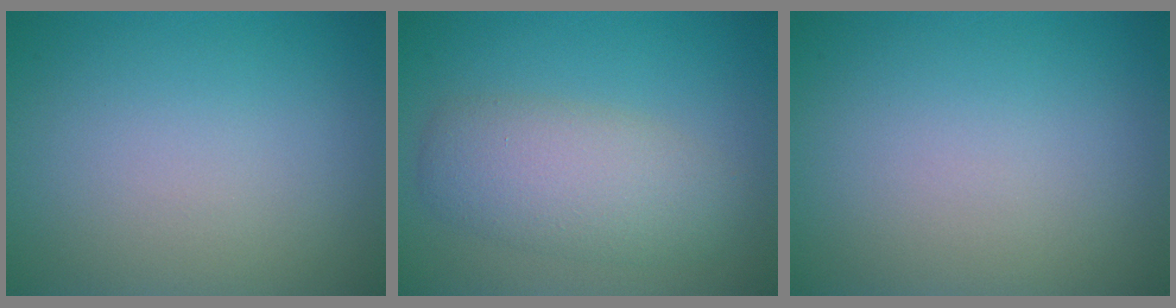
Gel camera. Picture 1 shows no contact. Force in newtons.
{"total": 5.0, "press": 5.0, "slide": 0.2}
{"total": 0.0}